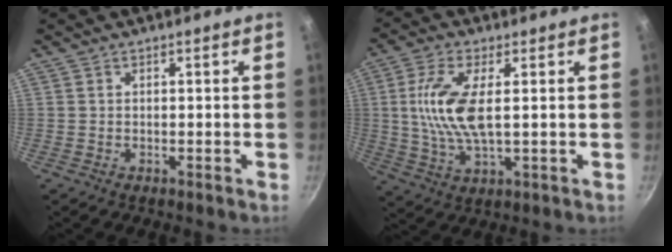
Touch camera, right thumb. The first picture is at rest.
{"total": 11.0, "force": [1.5, 4.3, 10.0], "torque": [-0.211, -0.002, 0.030]}